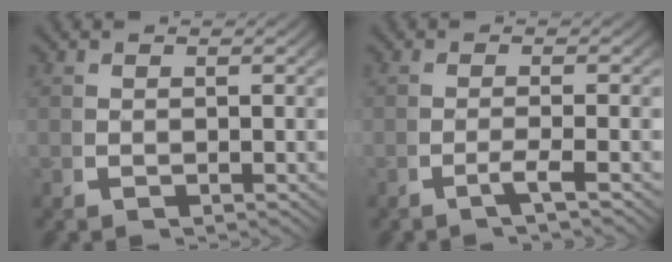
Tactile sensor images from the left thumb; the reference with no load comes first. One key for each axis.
{"total": 2.1, "fx": -0.9, "fy": -0.3, "fz": 1.9, "tx": -0.042, "ty": 0.006, "tz": -0.023}